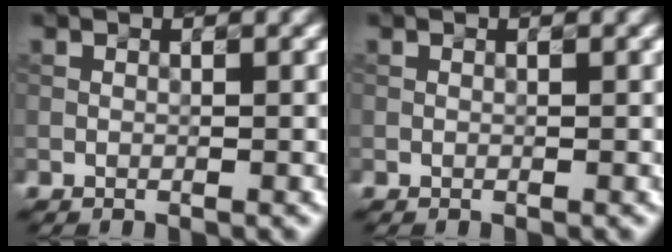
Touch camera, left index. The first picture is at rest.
{"total": 0.0}